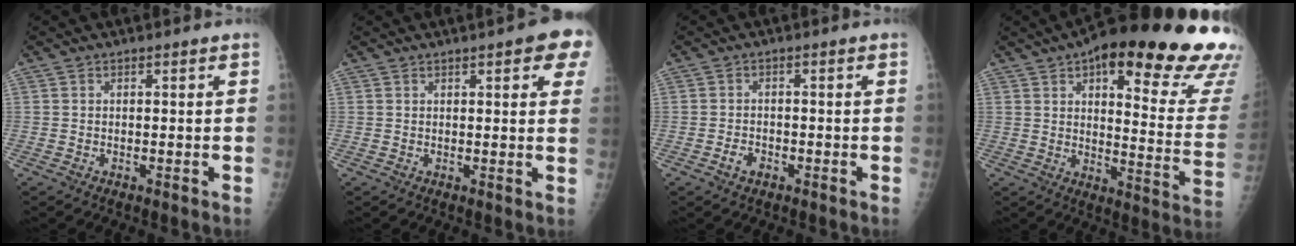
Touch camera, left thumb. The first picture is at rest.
{"total": 7.3, "force": [3.5, 1.8, 6.2], "torque": [-0.052, -0.005, 0.035]}
{"total": 2.2, "force": [-1.4, 1.5, 1.0], "torque": [-0.014, 0.008, -0.021]}
{"total": 30.3, "force": [18.4, 8.8, 22.3], "torque": [-0.227, -0.054, 0.237]}